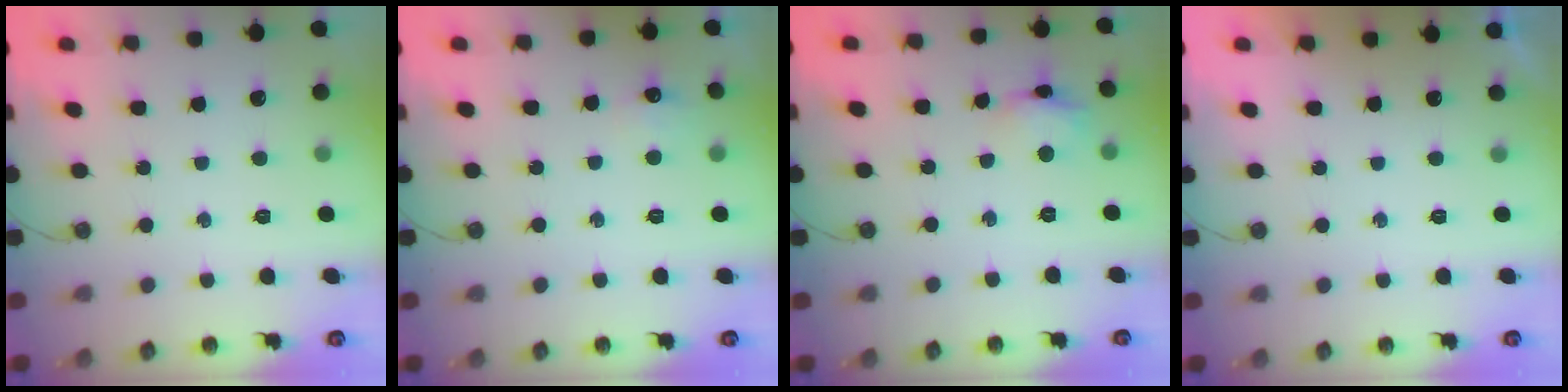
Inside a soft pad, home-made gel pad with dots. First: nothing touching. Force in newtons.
{"total": 6.4, "press": 6.3, "slide": 0.8}
{"total": 8.0, "press": 7.9, "slide": 0.5}
{"total": 0.0}